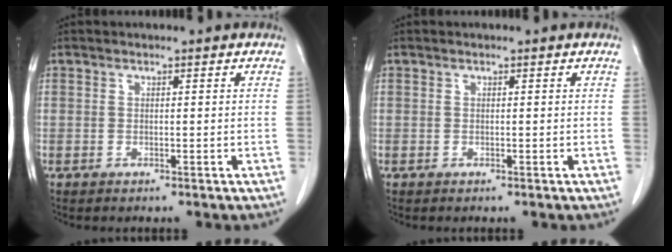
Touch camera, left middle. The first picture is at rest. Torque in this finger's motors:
{"motor_torque": [0.16, -0.17, 0.05, 0.01]}